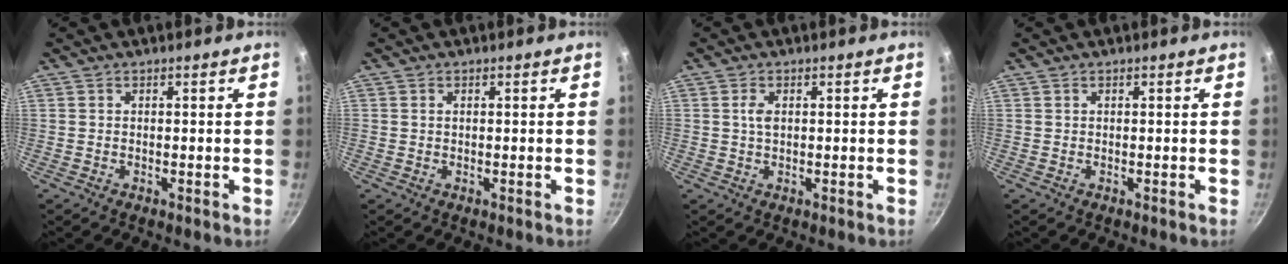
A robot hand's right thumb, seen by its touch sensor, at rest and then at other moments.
{"total": 0.6, "force": [0.1, 0.5, 0.3], "torque": [-0.004, 0.003, 0.001]}
{"total": 2.0, "force": [0.4, 1.2, 1.6], "torque": [-0.028, 0.001, 0.006]}
{"total": 0.0}